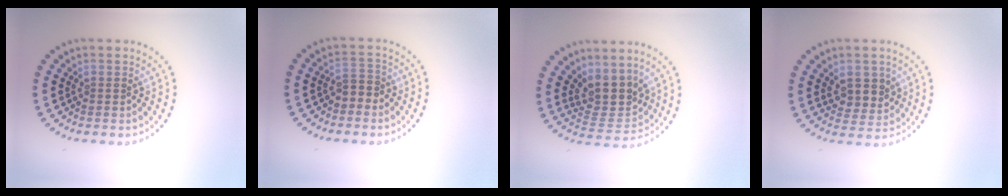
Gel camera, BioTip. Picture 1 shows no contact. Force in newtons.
{"total": 1.8, "press": 1.6, "slide": 0.8}
{"total": 3.9, "press": 3.0, "slide": 2.4}
{"total": 3.1, "press": 2.9, "slide": 1.1}